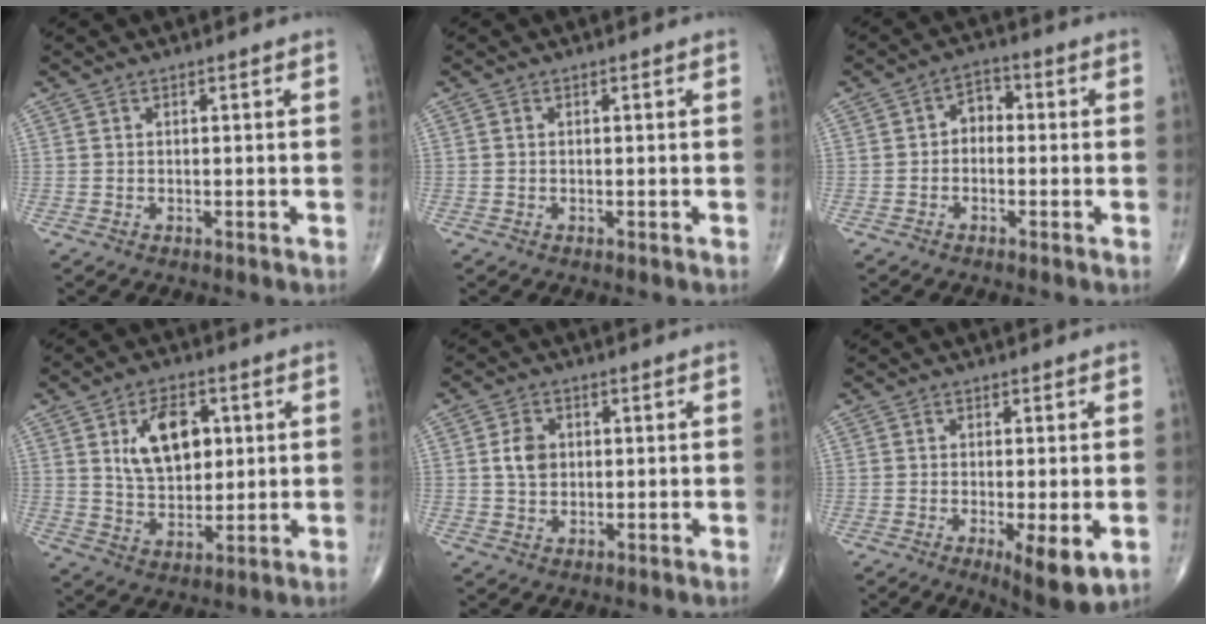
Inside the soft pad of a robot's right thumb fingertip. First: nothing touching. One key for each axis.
{"total": 0.0}
{"total": 3.9, "fx": -0.4, "fy": 2.9, "fz": 2.5, "tx": -0.020, "ty": 0.018, "tz": -0.019}
{"total": 11.4, "fx": 3.2, "fy": 6.9, "fz": 8.5, "tx": -0.116, "ty": -0.013, "tz": 0.063}
{"total": 4.5, "fx": 0.7, "fy": 3.4, "fz": 2.8, "tx": -0.040, "ty": -0.002, "tz": 0.011}
{"total": 7.6, "fx": -2.2, "fy": 2.0, "fz": 7.0, "tx": -0.103, "ty": -0.021, "tz": -0.031}